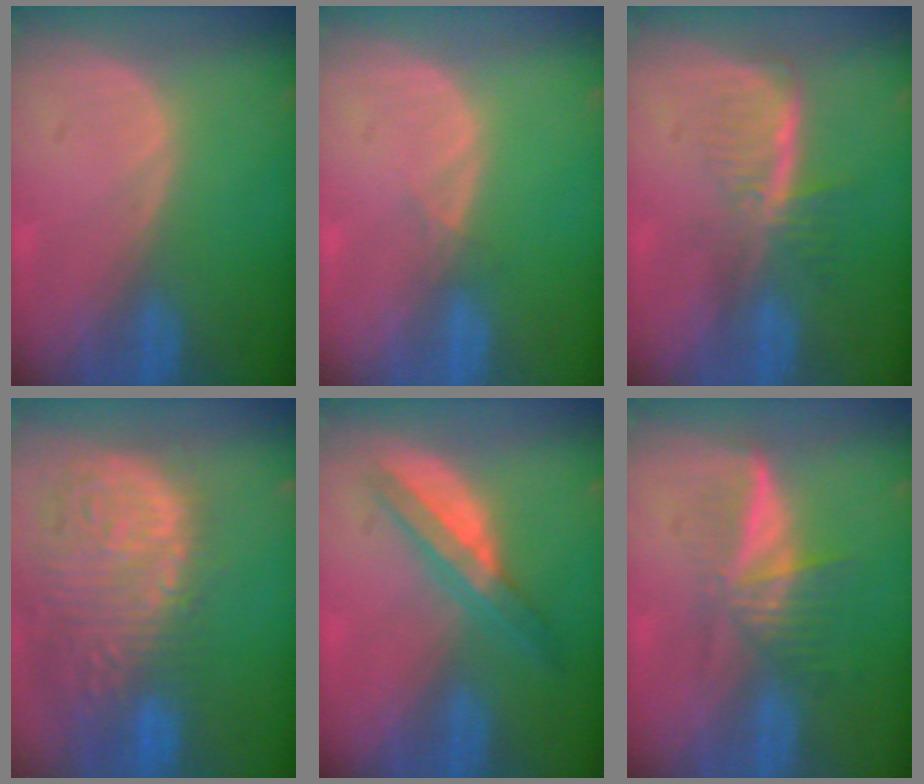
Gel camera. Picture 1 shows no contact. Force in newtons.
{"total": 0.7, "press": 0.7, "slide": 0.2}
{"total": 6.0, "press": 5.1, "slide": 3.0}
{"total": 15.3, "press": 12.7, "slide": 8.5}
{"total": 5.6, "press": 5.3, "slide": 2.0}
{"total": 6.0, "press": 5.4, "slide": 2.6}